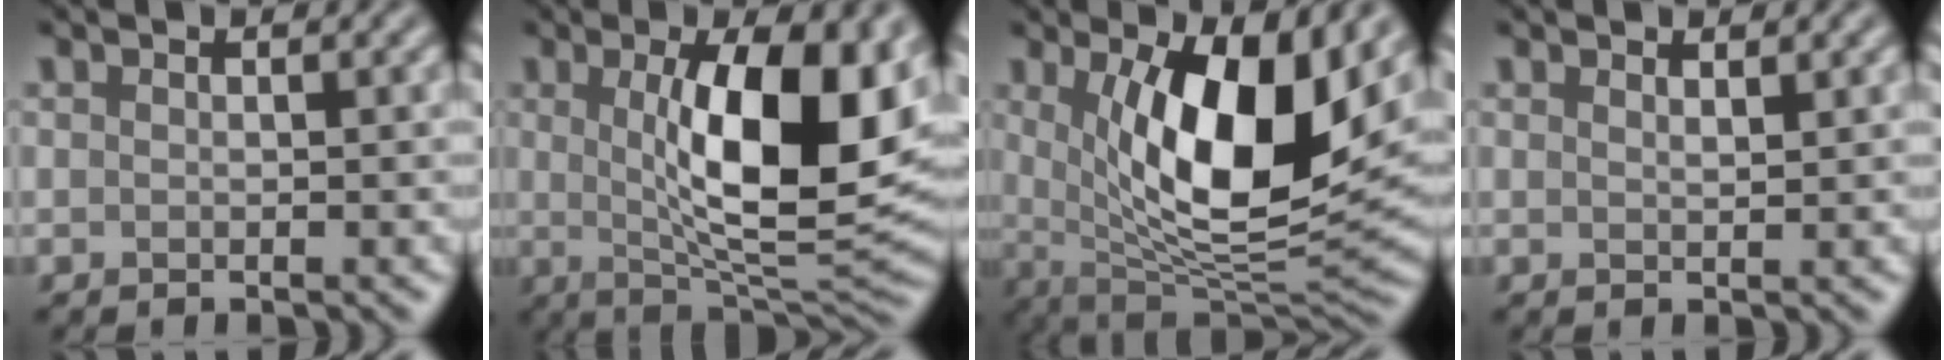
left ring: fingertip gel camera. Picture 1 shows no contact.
{"total": 12.1, "force": [1.9, 3.8, 11.4], "torque": [-0.165, -0.007, 0.035]}
{"total": 11.6, "force": [2.6, 4.2, 10.5], "torque": [-0.164, -0.015, 0.047]}
{"total": 1.0, "force": [0.8, 0.2, 0.4], "torque": [-0.001, 0.000, 0.014]}